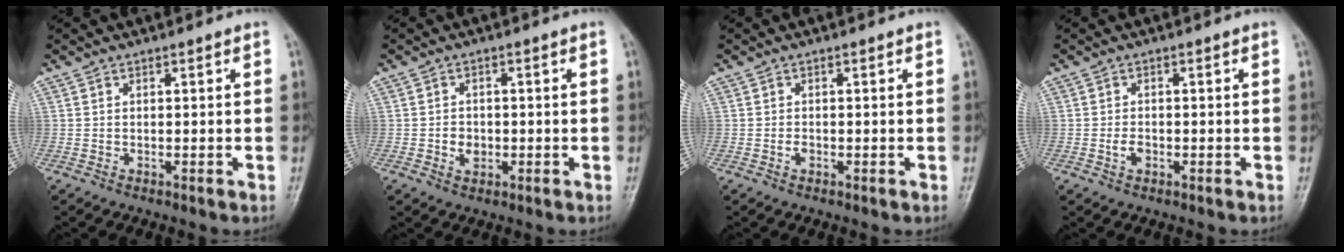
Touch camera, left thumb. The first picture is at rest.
{"total": 2.9, "force": [-0.6, 2.4, 1.6], "torque": [-0.015, 0.004, -0.010]}
{"total": 1.1, "force": [-0.4, 0.8, 0.7], "torque": [-0.010, 0.001, -0.009]}
{"total": 2.0, "force": [-0.6, 1.4, 1.3], "torque": [-0.022, 0.004, -0.013]}